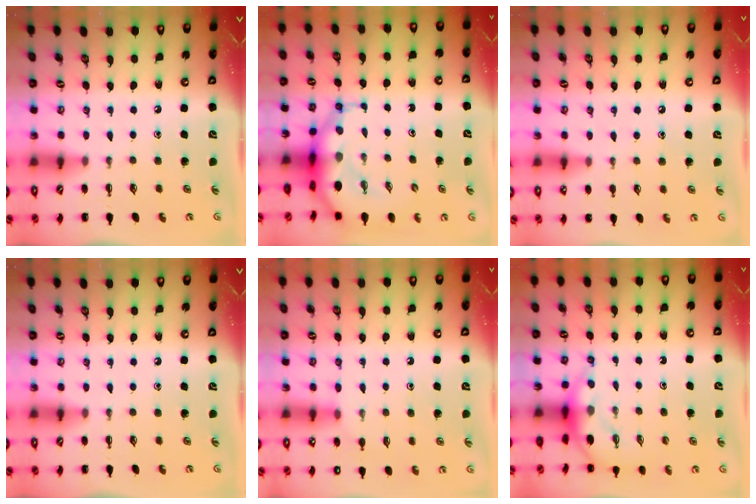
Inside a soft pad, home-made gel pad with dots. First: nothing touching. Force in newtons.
{"total": 8.4, "press": 8.1, "slide": 2.4}
{"total": 4.1, "press": 4.0, "slide": 1.1}
{"total": 0.0}
{"total": 7.7, "press": 7.6, "slide": 1.5}
{"total": 5.3, "press": 5.1, "slide": 1.2}